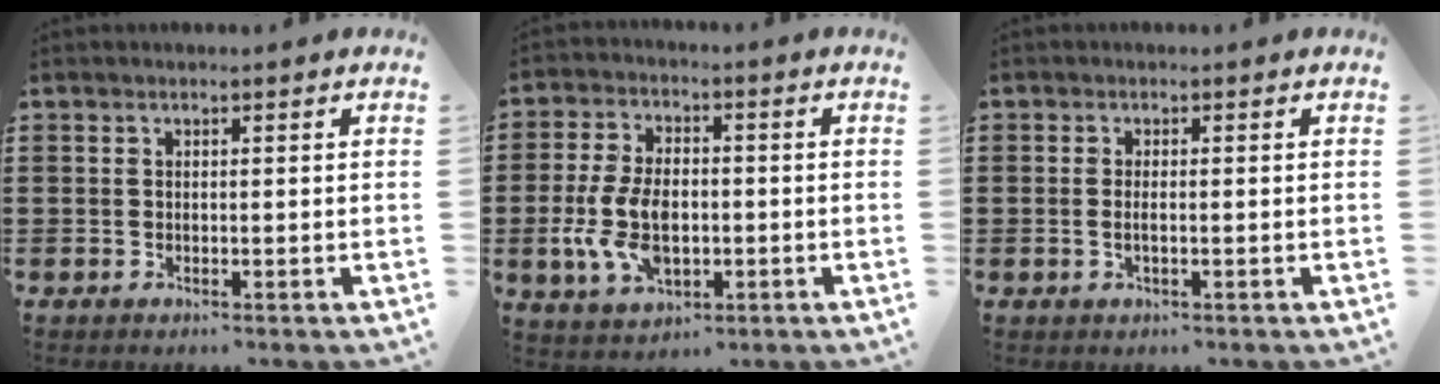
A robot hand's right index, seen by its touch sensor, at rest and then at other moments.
{"total": 9.5, "force": [-1.6, 5.3, 7.6], "torque": [-0.179, -0.003, -0.031]}
{"total": 1.3, "force": [-0.1, 0.1, 1.3], "torque": [-0.031, -0.007, -0.002]}